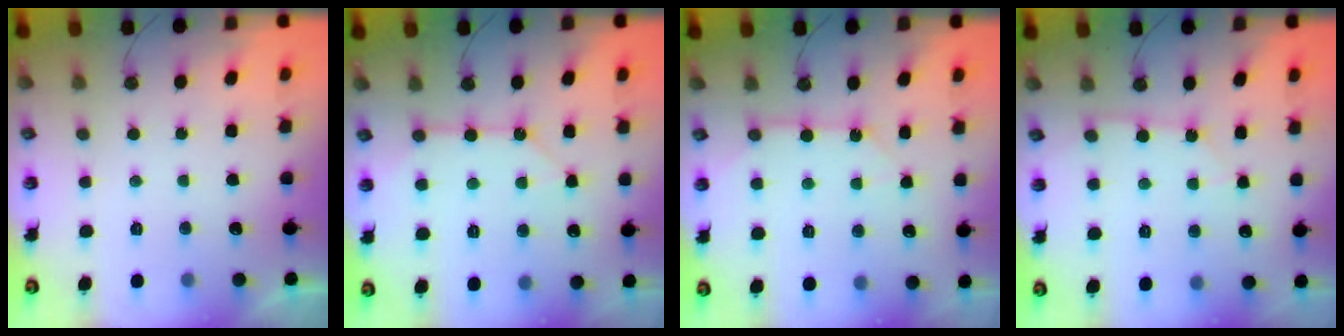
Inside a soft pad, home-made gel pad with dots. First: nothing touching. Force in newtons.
{"total": 10.7, "press": 10.7, "slide": 0.9}
{"total": 9.4, "press": 9.4, "slide": 0.6}
{"total": 3.0, "press": 3.0, "slide": 0.4}